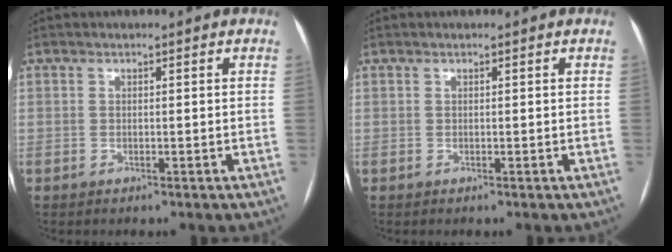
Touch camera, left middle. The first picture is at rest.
{"total": 0.0}